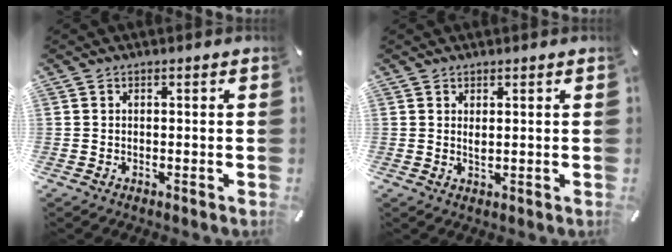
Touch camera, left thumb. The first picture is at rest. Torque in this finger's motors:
{"motor_torque": [0.36, 0.51, 0.12, -0.21, 0.07]}